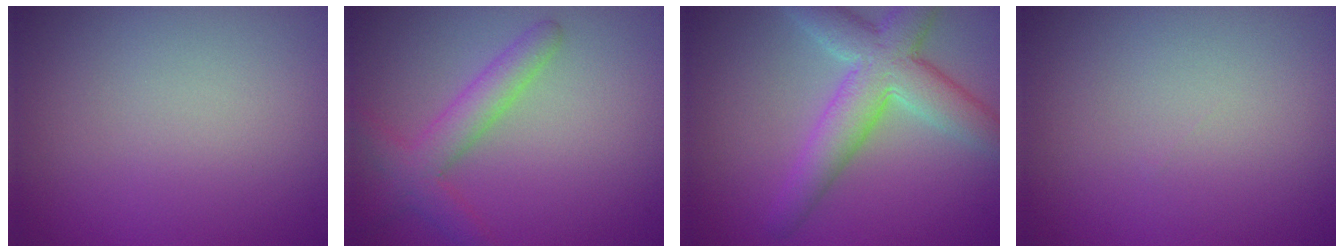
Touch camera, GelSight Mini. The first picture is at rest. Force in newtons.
{"total": 2.2, "press": 2.2, "slide": 0.2}
{"total": 6.0, "press": 6.0, "slide": 0.4}
{"total": 0.0}